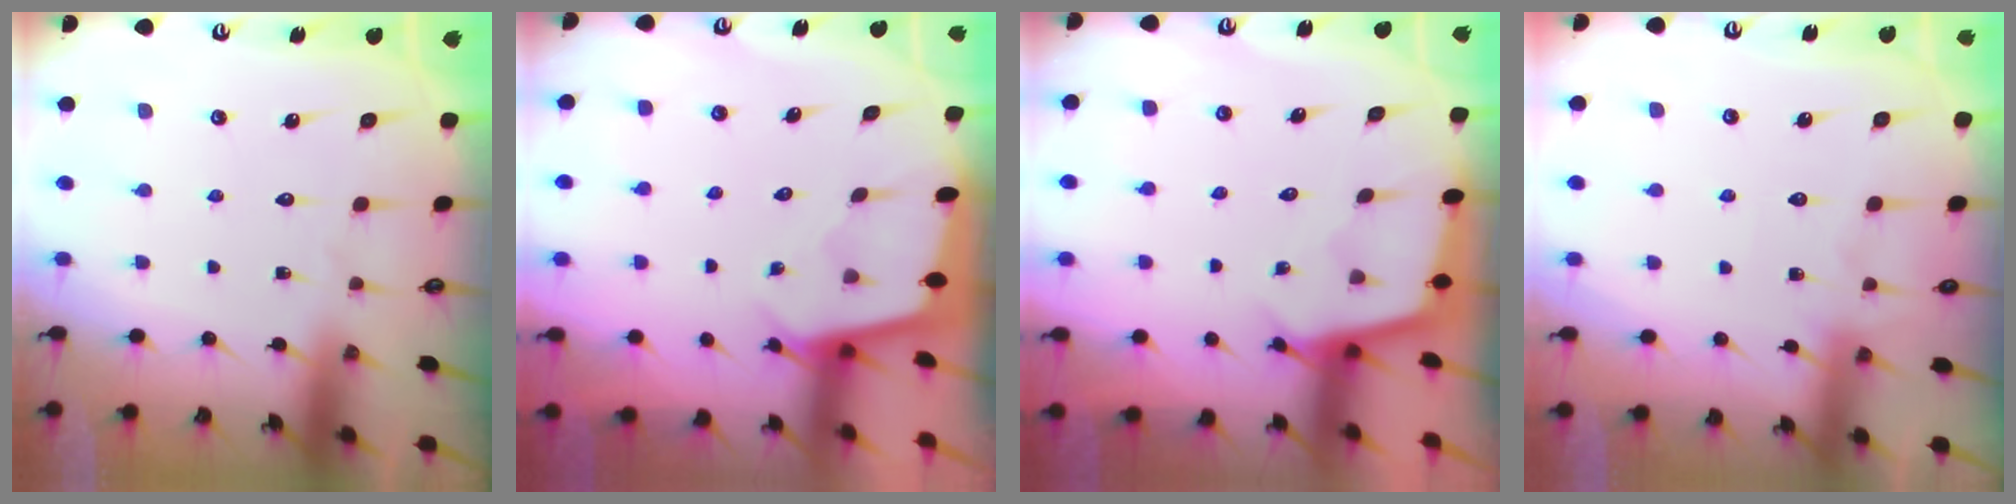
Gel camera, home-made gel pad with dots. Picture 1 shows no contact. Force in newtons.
{"total": 1.8, "press": 1.8, "slide": 0.2}
{"total": 2.3, "press": 2.3, "slide": 0.1}
{"total": 6.0, "press": 5.9, "slide": 0.7}